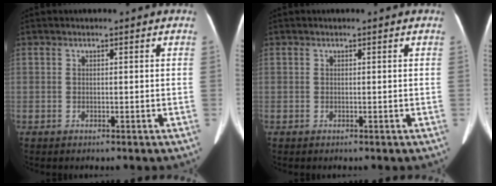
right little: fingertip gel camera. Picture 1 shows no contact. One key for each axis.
{"total": 0.0}